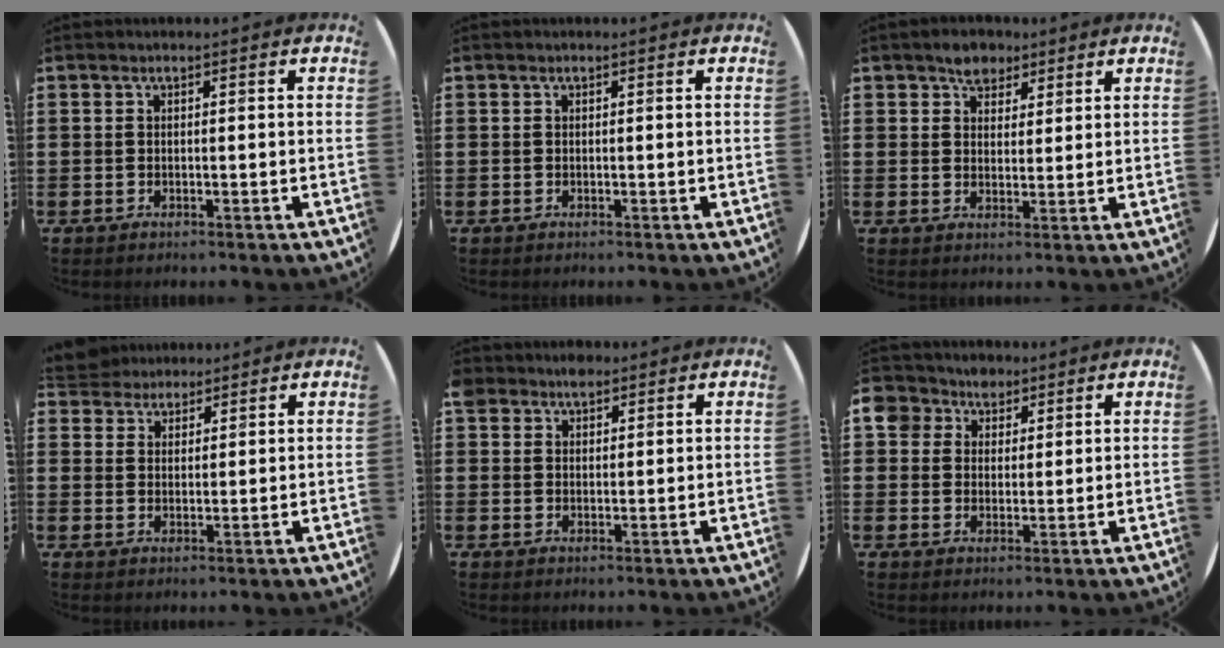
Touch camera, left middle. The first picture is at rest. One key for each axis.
{"total": 0.0}
{"total": 3.6, "fx": 2.9, "fy": 2.2, "fz": 0.6, "tx": -0.002, "ty": 0.002, "tz": 0.052}
{"total": 4.3, "fx": 4.1, "fy": 1.4, "fz": -0.1, "tx": -0.014, "ty": -0.003, "tz": 0.080}
{"total": 2.7, "fx": 2.2, "fy": 1.4, "fz": 0.5, "tx": -0.006, "ty": 0.002, "tz": 0.041}
{"total": 5.1, "fx": 3.2, "fy": 3.9, "fz": 0.6, "tx": -0.026, "ty": 0.010, "tz": 0.059}